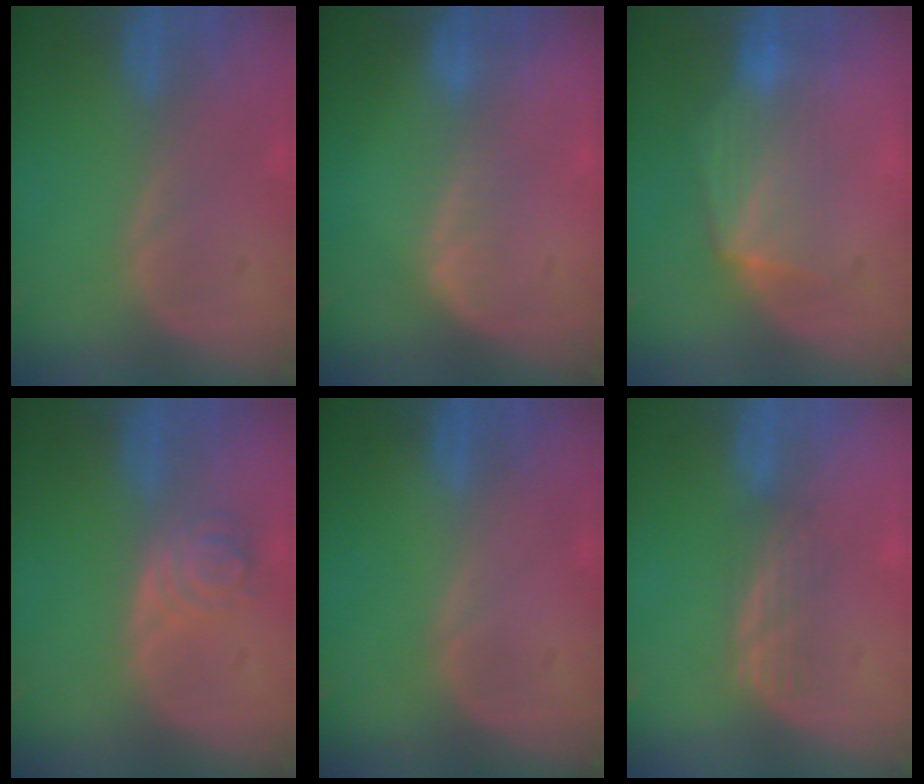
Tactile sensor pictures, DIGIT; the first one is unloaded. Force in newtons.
{"total": 2.7, "press": 2.3, "slide": 1.5}
{"total": 6.9, "press": 6.3, "slide": 2.9}
{"total": 4.0, "press": 4.0, "slide": 0.5}
{"total": 0.0}
{"total": 3.0, "press": 2.5, "slide": 1.7}